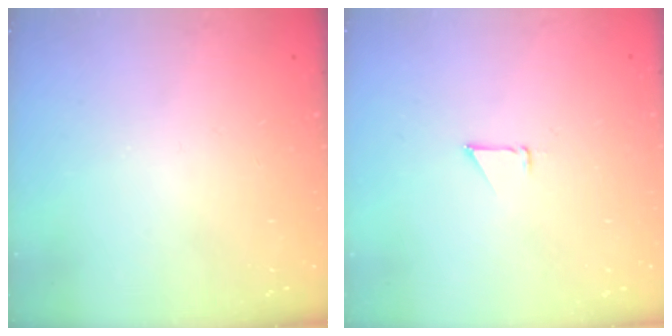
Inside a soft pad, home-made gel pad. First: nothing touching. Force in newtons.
{"total": 0.9, "press": 0.9, "slide": 0.1}